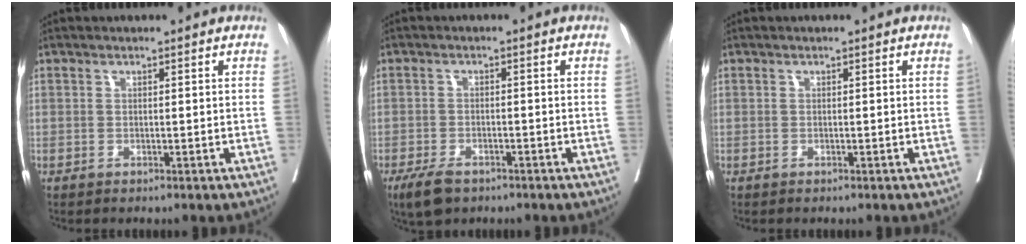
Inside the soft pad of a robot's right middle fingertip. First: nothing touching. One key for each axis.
{"total": 4.5, "fx": -3.2, "fy": 2.1, "fz": 2.5, "tx": -0.049, "ty": -0.006, "tz": -0.051}
{"total": 0.0}